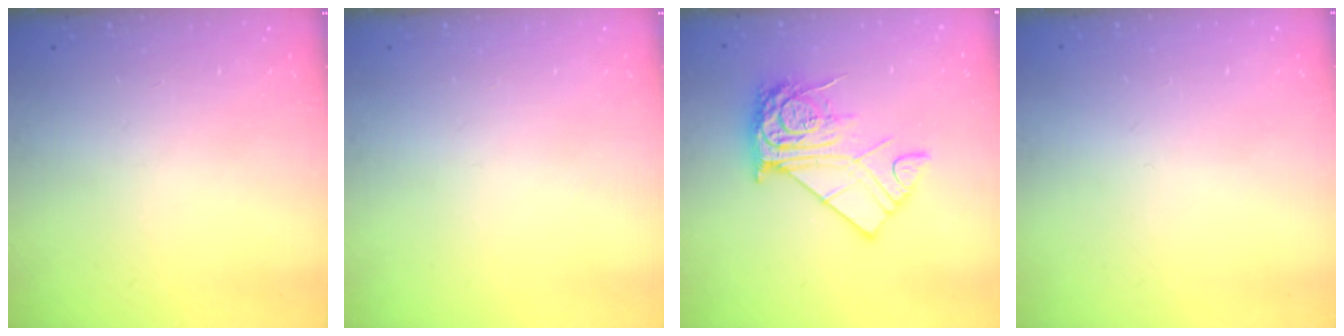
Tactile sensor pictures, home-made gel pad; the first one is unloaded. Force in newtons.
{"total": 0.0}
{"total": 13.8, "press": 13.7, "slide": 1.1}
{"total": 0.8, "press": 0.8, "slide": 0.1}